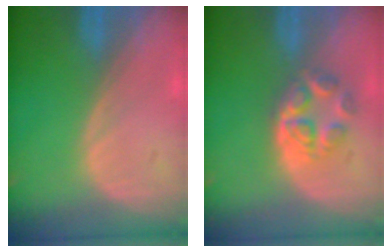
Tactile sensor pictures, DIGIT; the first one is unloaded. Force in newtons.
{"total": 5.6, "press": 5.0, "slide": 2.5}